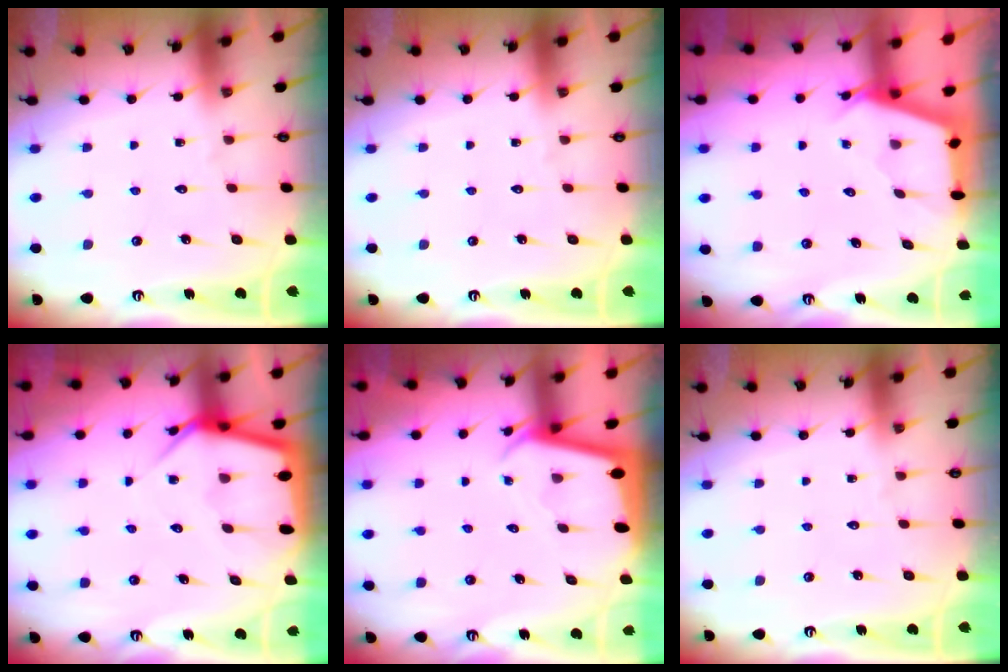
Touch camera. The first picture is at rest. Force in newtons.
{"total": 0.0}
{"total": 2.6, "press": 2.6, "slide": 0.3}
{"total": 7.3, "press": 7.2, "slide": 0.7}
{"total": 2.0, "press": 2.0, "slide": 0.1}
{"total": 0.0}